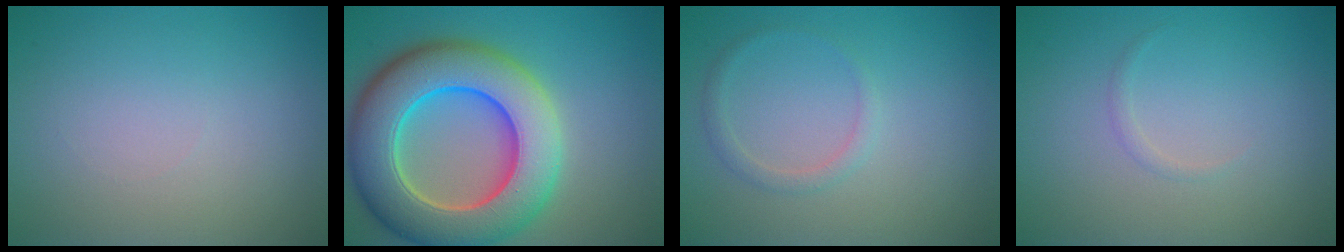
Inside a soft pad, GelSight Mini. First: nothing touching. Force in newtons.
{"total": 12.3, "press": 12.2, "slide": 1.1}
{"total": 1.3, "press": 1.3, "slide": 0.1}
{"total": 0.5, "press": 0.5, "slide": 0.0}